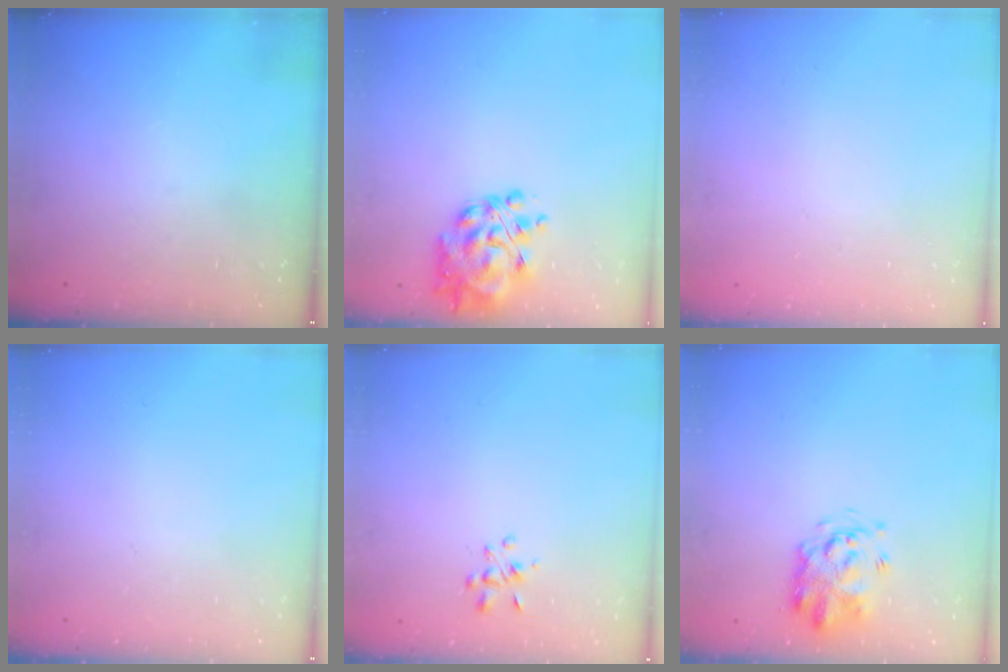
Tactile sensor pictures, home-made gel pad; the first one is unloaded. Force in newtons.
{"total": 11.4, "press": 10.8, "slide": 3.6}
{"total": 1.9, "press": 1.9, "slide": 0.2}
{"total": 0.0}
{"total": 3.4, "press": 3.3, "slide": 0.9}
{"total": 3.4, "press": 3.3, "slide": 0.7}